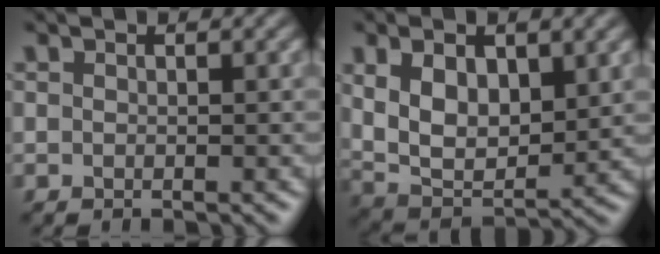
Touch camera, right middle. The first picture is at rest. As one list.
[{"total": 8.2, "force": [2.1, 4.4, 6.6], "torque": [-0.137, -0.008, 0.039]}]